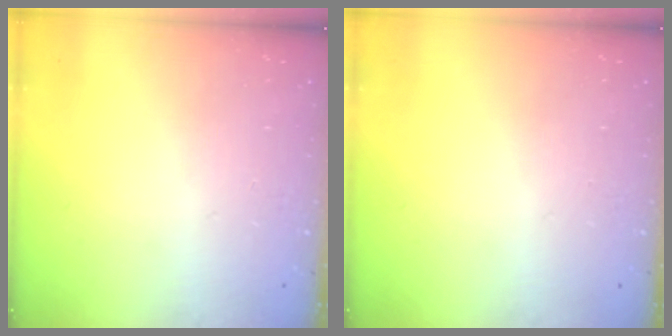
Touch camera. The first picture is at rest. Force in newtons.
{"total": 0.0}